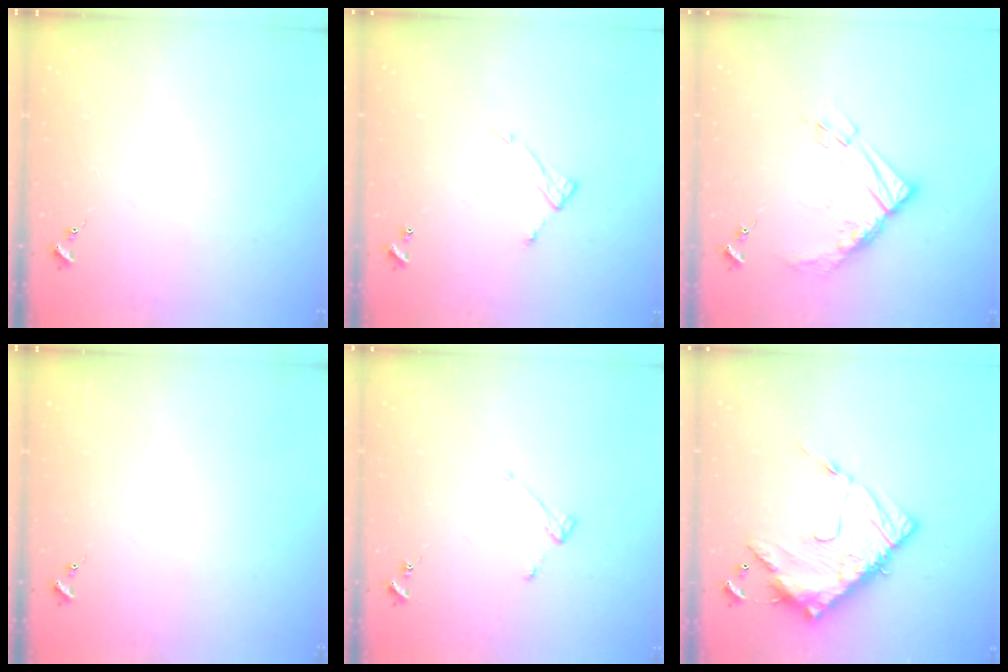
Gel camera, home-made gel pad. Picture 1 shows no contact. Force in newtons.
{"total": 7.0, "press": 7.0, "slide": 0.4}
{"total": 12.7, "press": 12.6, "slide": 1.3}
{"total": 0.0}
{"total": 3.0, "press": 3.0, "slide": 0.6}
{"total": 16.0, "press": 15.9, "slide": 1.5}